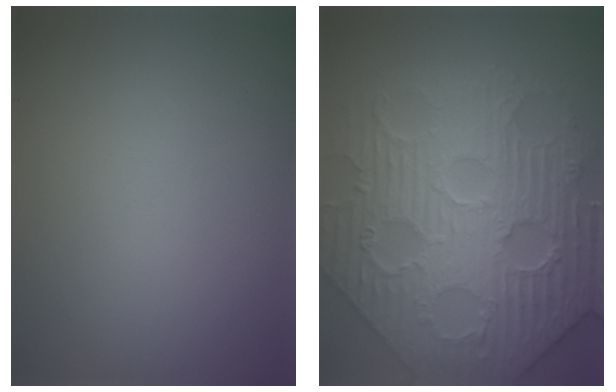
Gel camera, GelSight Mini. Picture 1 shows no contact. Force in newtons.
{"total": 10.1, "press": 7.9, "slide": 6.2}